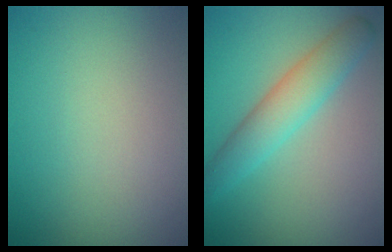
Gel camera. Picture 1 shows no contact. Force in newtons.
{"total": 3.8, "press": 3.8, "slide": 0.1}